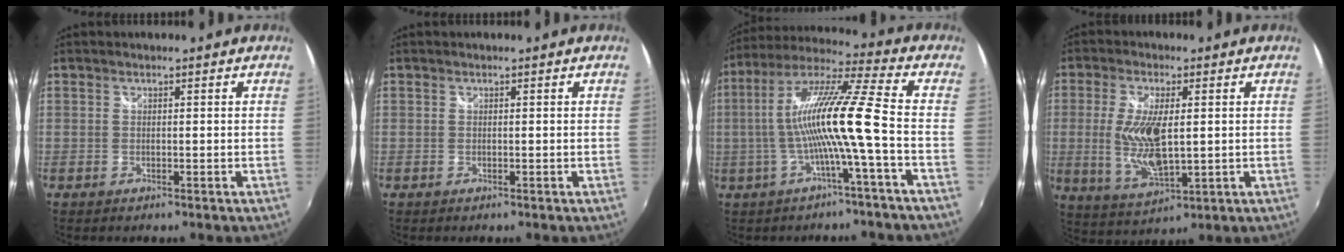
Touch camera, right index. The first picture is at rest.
{"total": 0.0}
{"total": 13.4, "force": [-2.6, -1.4, 13.0], "torque": [-0.232, 0.004, -0.045]}
{"total": 10.8, "force": [0.0, 4.2, 10.0], "torque": [-0.196, -0.013, 0.008]}